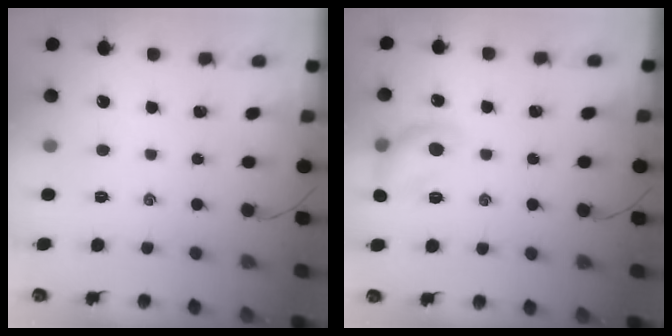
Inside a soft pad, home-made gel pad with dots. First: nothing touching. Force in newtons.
{"total": 10.7, "press": 10.7, "slide": 0.5}